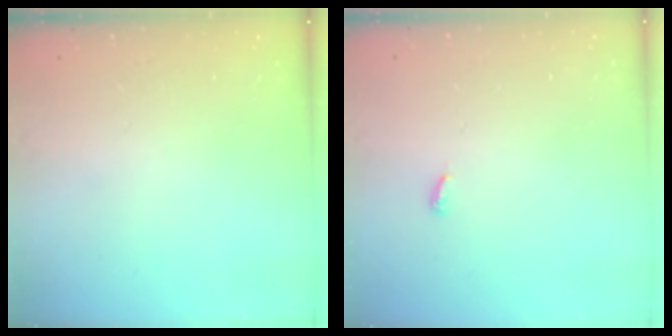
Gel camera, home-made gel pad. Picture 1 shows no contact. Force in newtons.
{"total": 3.9, "press": 3.9, "slide": 0.3}